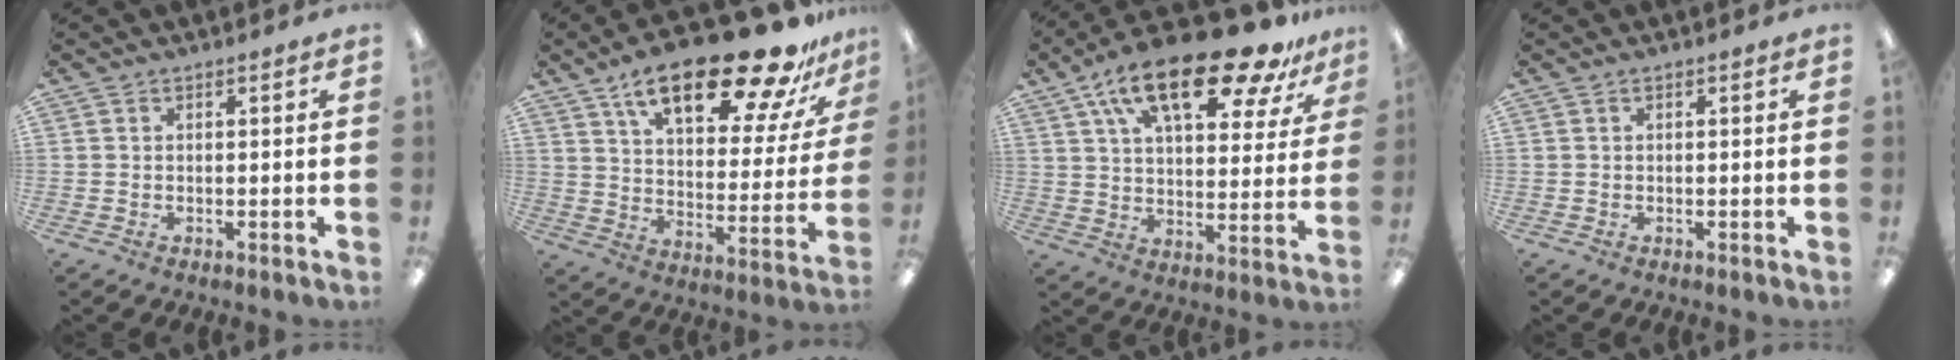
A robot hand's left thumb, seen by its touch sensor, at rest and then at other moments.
{"total": 26.8, "force": [17.8, 9.6, 17.6], "torque": [-0.258, -0.109, 0.286]}
{"total": 22.8, "force": [14.3, 8.9, 15.4], "torque": [-0.244, -0.074, 0.237]}
{"total": 0.0}